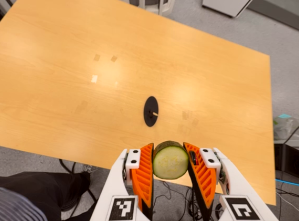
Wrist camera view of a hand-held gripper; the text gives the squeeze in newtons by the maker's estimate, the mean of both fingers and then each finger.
{"total": 11.0, "left": 10.6, "right": 11.4}